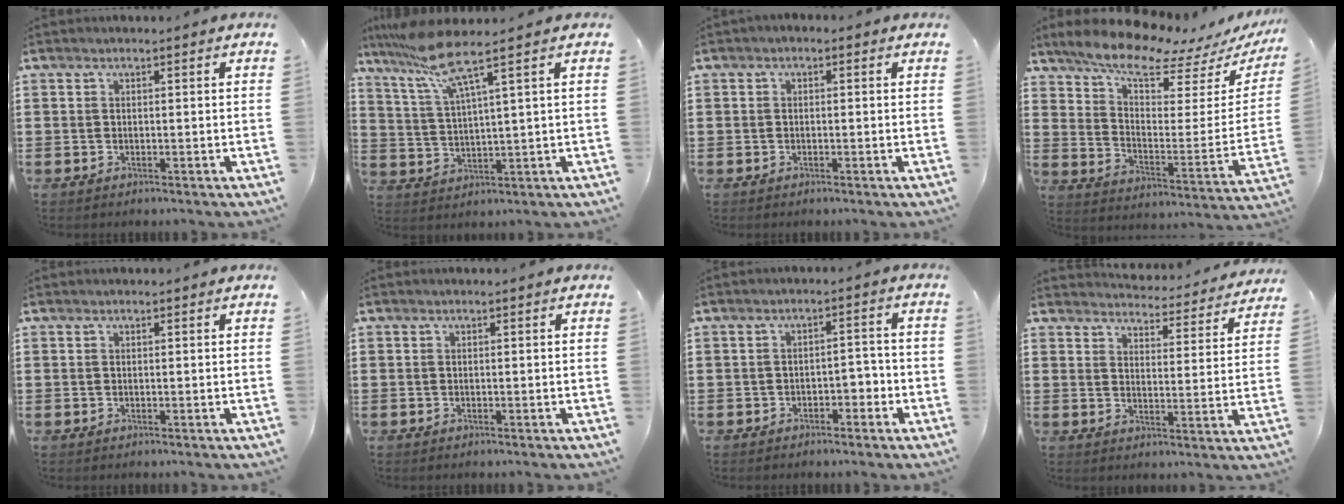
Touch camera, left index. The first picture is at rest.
{"total": 8.2, "force": [5.4, 0.6, 6.1], "torque": [-0.146, -0.018, 0.092]}
{"total": 0.6, "force": [-0.4, 0.4, 0.3], "torque": [-0.007, -0.001, -0.007]}
{"total": 10.0, "force": [8.5, 2.2, 4.7], "torque": [-0.105, -0.058, 0.146]}
{"total": 0.0}
{"total": 0.0}
{"total": 2.8, "force": [-2.1, 1.3, 1.3], "torque": [-0.028, 0.005, -0.046]}
{"total": 4.1, "force": [4.1, 0.0, 0.1], "torque": [-0.017, -0.038, 0.068]}